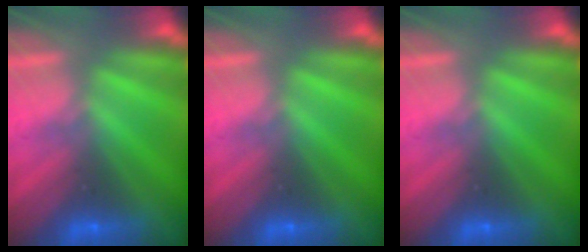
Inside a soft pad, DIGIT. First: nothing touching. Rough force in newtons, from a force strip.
{"total": 0.0}
{"total": 0.0}